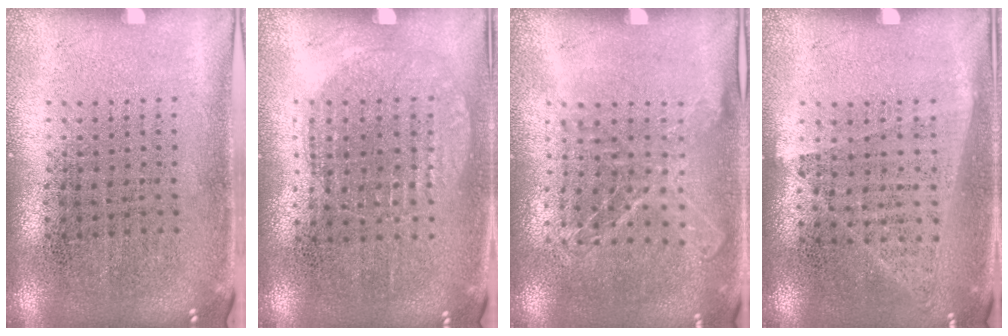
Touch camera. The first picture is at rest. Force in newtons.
{"total": 1.0, "press": 0.9, "slide": 0.3}
{"total": 1.1, "press": 1.1, "slide": 0.3}
{"total": 1.0, "press": 0.9, "slide": 0.5}